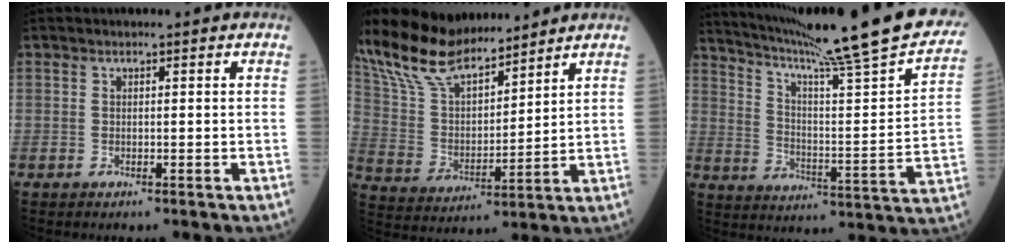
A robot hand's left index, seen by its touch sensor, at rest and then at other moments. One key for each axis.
{"total": 16.4, "fx": 14.1, "fy": 4.0, "fz": 7.2, "tx": -0.156, "ty": 0.022, "tz": 0.278}
{"total": 28.1, "fx": 23.7, "fy": 0.1, "fz": 15.2, "tx": -0.249, "ty": -0.061, "tz": 0.324}